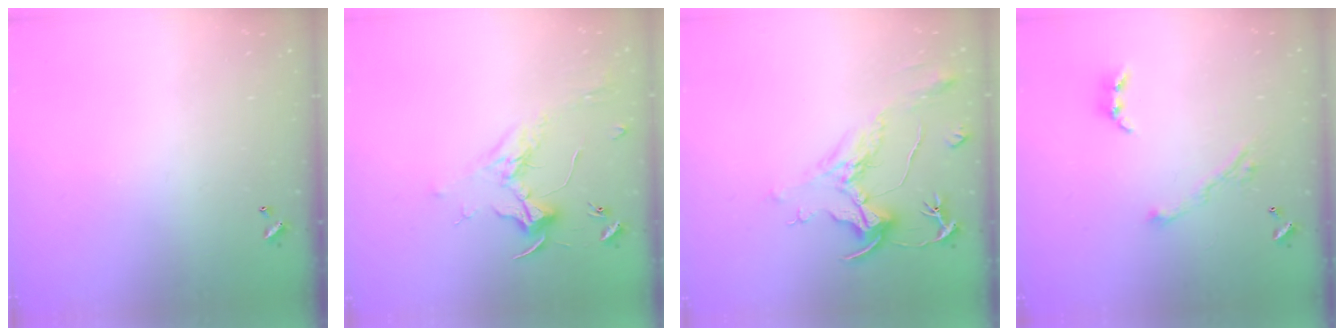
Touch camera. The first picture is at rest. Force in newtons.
{"total": 1.8, "press": 1.6, "slide": 0.8}
{"total": 2.2, "press": 1.7, "slide": 1.4}
{"total": 6.8, "press": 6.7, "slide": 1.1}